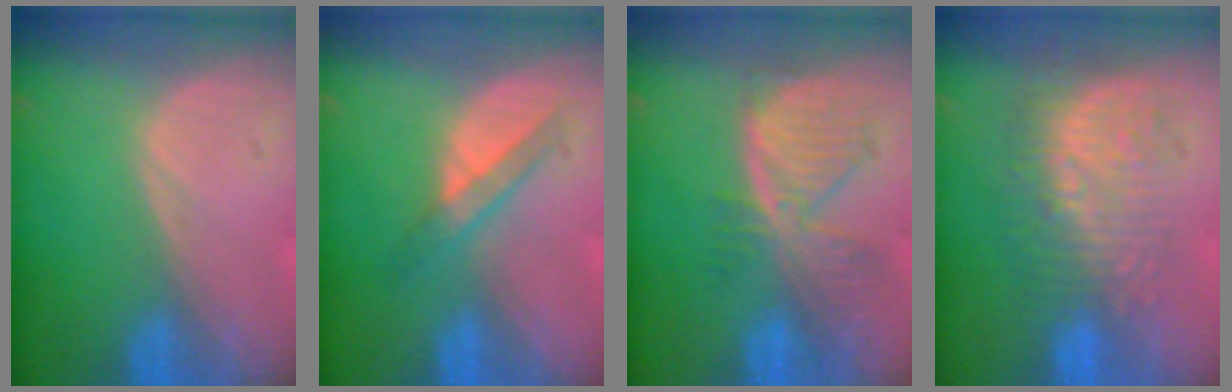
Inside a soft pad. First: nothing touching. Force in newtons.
{"total": 3.6, "press": 3.4, "slide": 1.1}
{"total": 7.6, "press": 6.8, "slide": 3.5}
{"total": 10.0, "press": 8.7, "slide": 4.8}